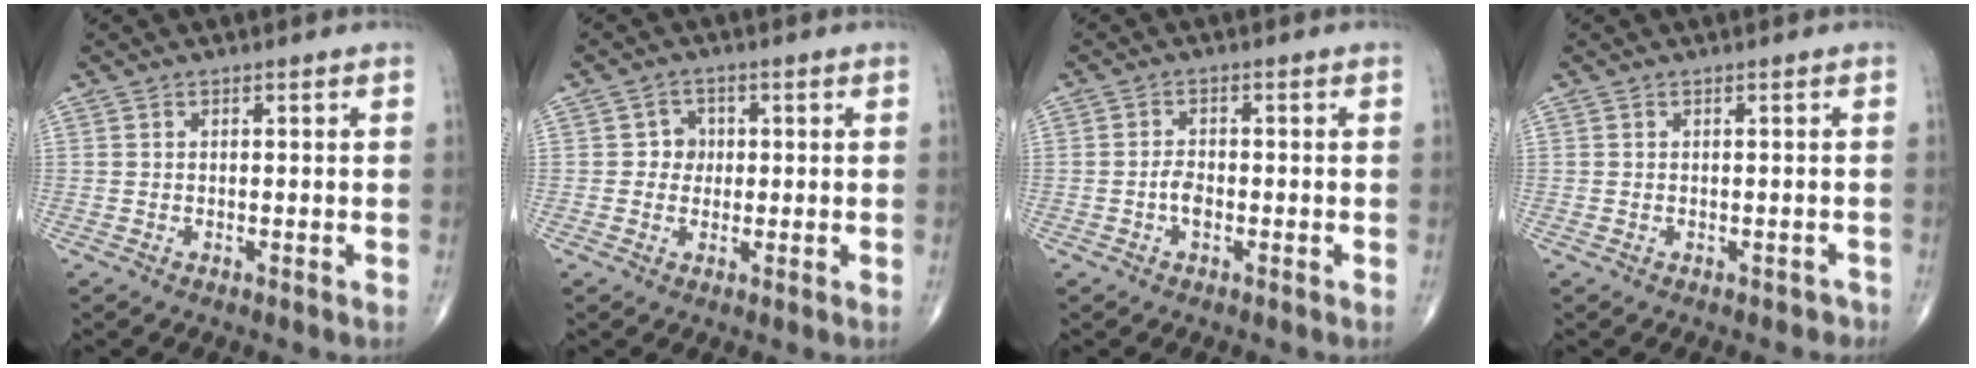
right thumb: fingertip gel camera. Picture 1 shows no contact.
{"total": 3.2, "force": [0.2, 3.0, 1.1], "torque": [0.008, 0.008, -0.004]}
{"total": 2.5, "force": [-0.9, 1.4, 1.9], "torque": [-0.031, 0.007, -0.020]}
{"total": 1.4, "force": [-0.9, 1.0, 0.3], "torque": [-0.007, 0.024, -0.008]}